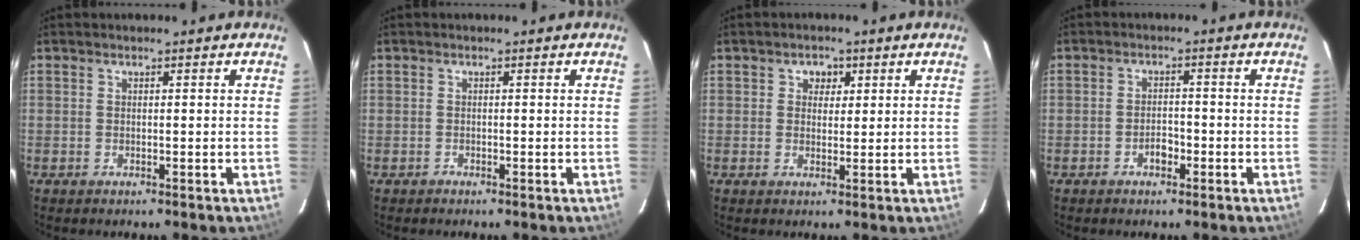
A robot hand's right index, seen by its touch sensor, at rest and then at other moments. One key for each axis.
{"total": 0.8, "fx": -0.5, "fy": 0.5, "fz": -0.2, "tx": 0.003, "ty": 0.005, "tz": -0.010}
{"total": 2.6, "fx": 1.0, "fy": 2.3, "fz": 0.7, "tx": -0.003, "ty": 0.008, "tz": 0.015}
{"total": 2.6, "fx": -1.5, "fy": 1.7, "fz": 1.4, "tx": -0.027, "ty": 0.006, "tz": -0.024}